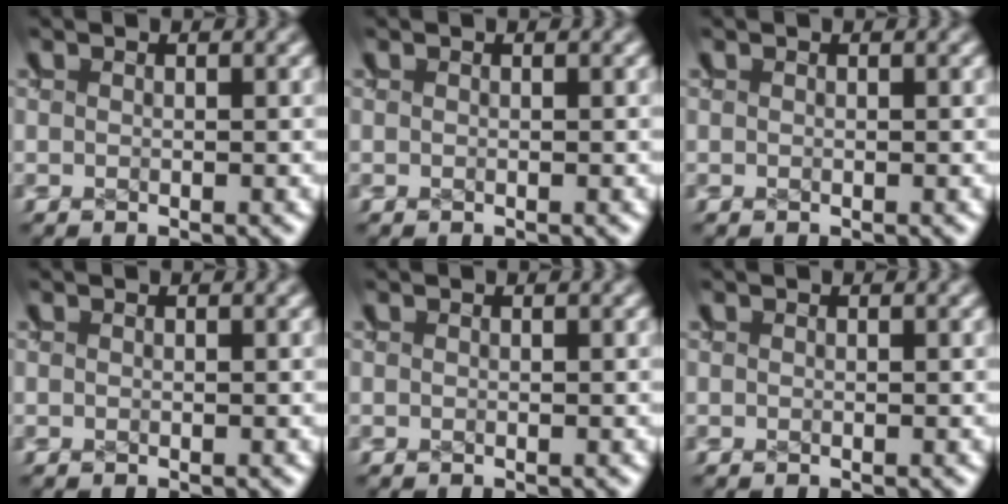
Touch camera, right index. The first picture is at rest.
{"total": 0.0}
{"total": 0.0}
{"total": 0.0}
{"total": 0.0}
{"total": 0.0}